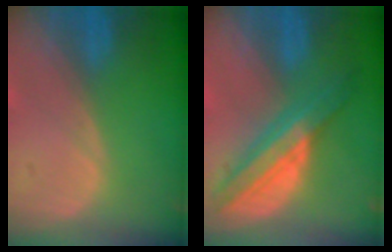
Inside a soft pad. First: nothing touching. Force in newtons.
{"total": 8.0, "press": 8.0, "slide": 0.6}